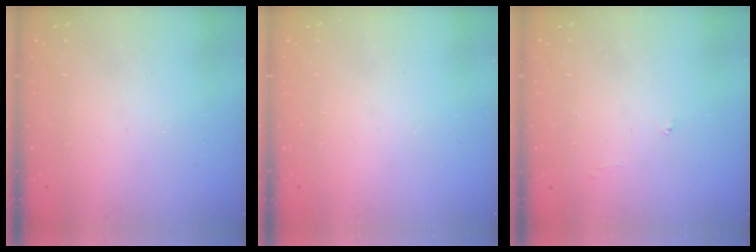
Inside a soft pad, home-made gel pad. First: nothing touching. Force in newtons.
{"total": 0.0}
{"total": 3.9, "press": 3.9, "slide": 0.3}